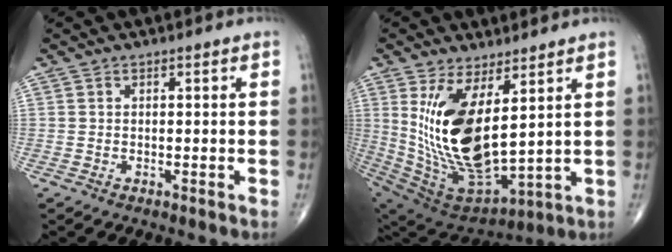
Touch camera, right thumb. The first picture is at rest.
{"total": 19.7, "force": [4.7, 8.7, 17.0], "torque": [-0.328, -0.045, 0.112]}